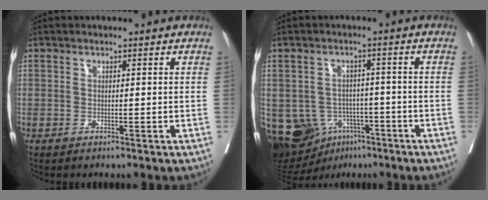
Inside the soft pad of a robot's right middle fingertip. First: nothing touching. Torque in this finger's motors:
{"motor_torque": [0.16, -0.14, 0.07, -0.01]}